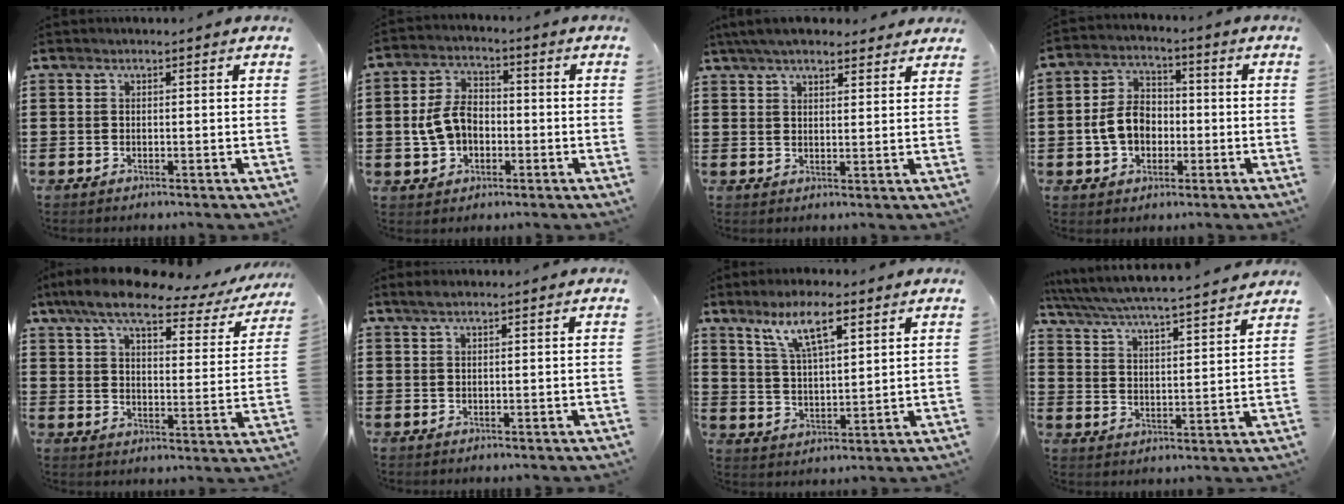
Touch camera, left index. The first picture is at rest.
{"total": 6.9, "force": [-0.9, 4.8, 4.9], "torque": [-0.124, 0.005, -0.025]}
{"total": 5.3, "force": [4.6, 1.2, 2.3], "torque": [-0.057, -0.003, 0.086]}
{"total": 7.1, "force": [-1.2, 5.3, 4.6], "torque": [-0.112, 0.010, -0.028]}
{"total": 9.7, "force": [7.5, 2.3, 5.6], "torque": [-0.122, -0.031, 0.125]}
{"total": 0.9, "force": [0.4, 0.1, 0.7], "torque": [-0.015, -0.001, 0.009]}
{"total": 9.1, "force": [5.6, 2.6, 6.7], "torque": [-0.136, 0.001, 0.097]}
{"total": 4.6, "force": [4.3, -0.5, 1.5], "torque": [-0.050, -0.035, 0.066]}